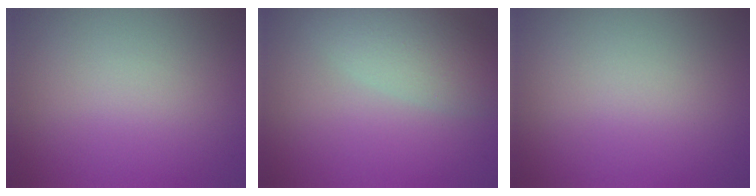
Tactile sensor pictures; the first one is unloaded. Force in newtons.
{"total": 4.8, "press": 4.8, "slide": 0.4}
{"total": 0.0}